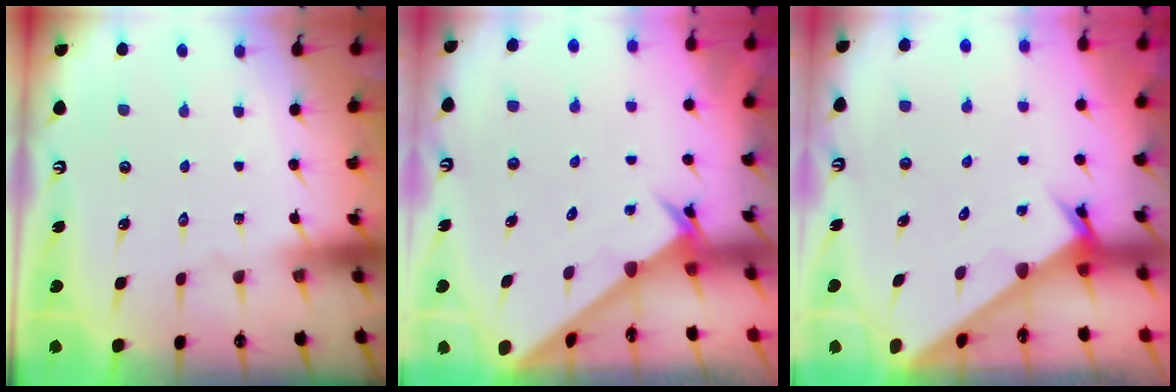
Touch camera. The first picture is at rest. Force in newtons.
{"total": 2.5, "press": 2.5, "slide": 0.2}
{"total": 2.9, "press": 2.9, "slide": 0.1}